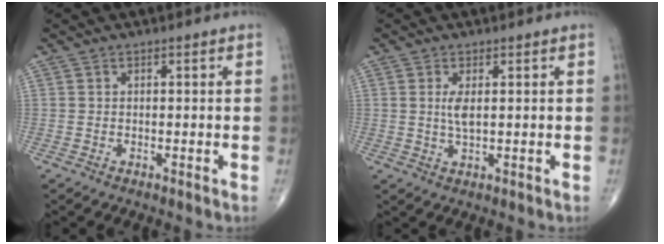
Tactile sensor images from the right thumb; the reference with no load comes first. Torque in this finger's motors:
{"motor_torque": [0.70, 0.90, 0.40, -0.31, 0.17]}